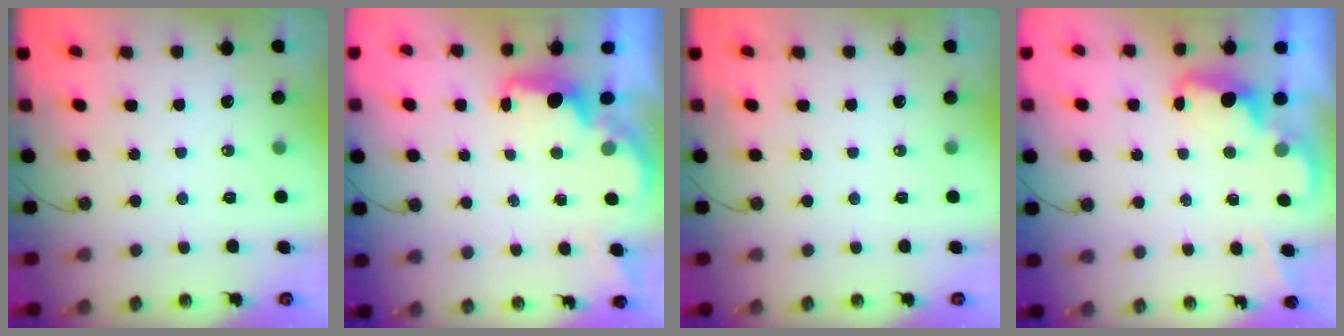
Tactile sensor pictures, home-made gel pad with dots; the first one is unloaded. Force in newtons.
{"total": 2.2, "press": 2.1, "slide": 0.8}
{"total": 0.0}
{"total": 2.1, "press": 2.0, "slide": 0.6}